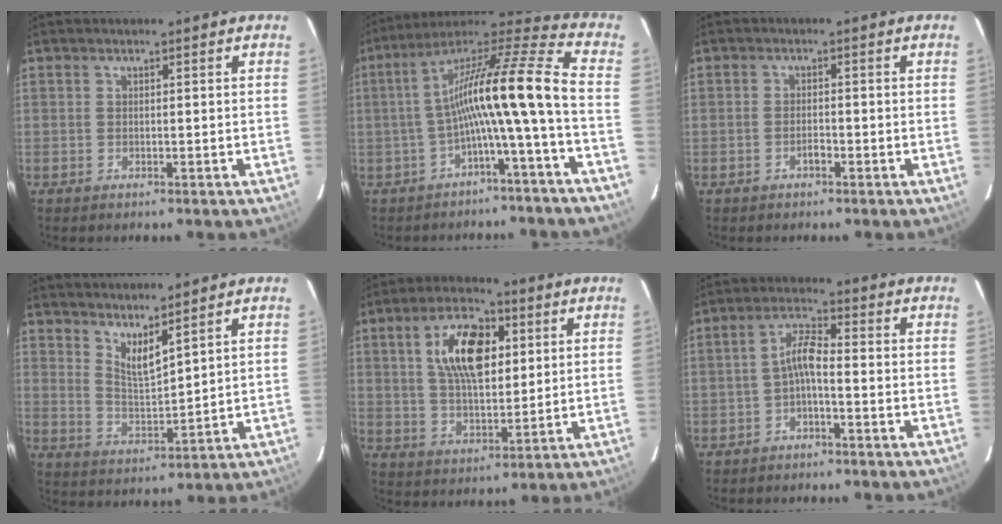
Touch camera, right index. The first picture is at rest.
{"total": 15.8, "force": [-4.0, -0.5, 15.3], "torque": [-0.260, 0.009, -0.081]}
{"total": 1.6, "force": [-1.1, 0.6, 1.0], "torque": [-0.022, 0.004, -0.021]}
{"total": 5.9, "force": [4.7, 0.9, 3.5], "torque": [-0.060, -0.012, 0.086]}
{"total": 13.0, "force": [3.8, 6.4, 10.7], "torque": [-0.192, 0.020, 0.070]}
{"total": 4.1, "force": [-1.8, 0.9, 3.6], "torque": [-0.080, 0.014, -0.034]}